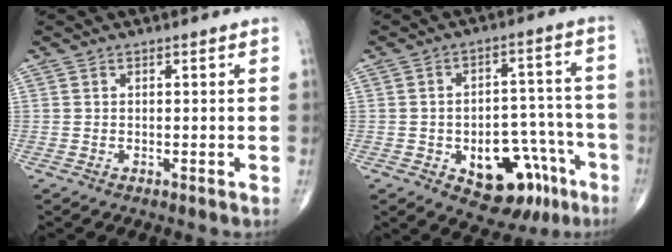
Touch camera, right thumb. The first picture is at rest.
{"total": 14.9, "force": [-6.9, 8.8, 9.9], "torque": [-0.088, 0.054, -0.084]}